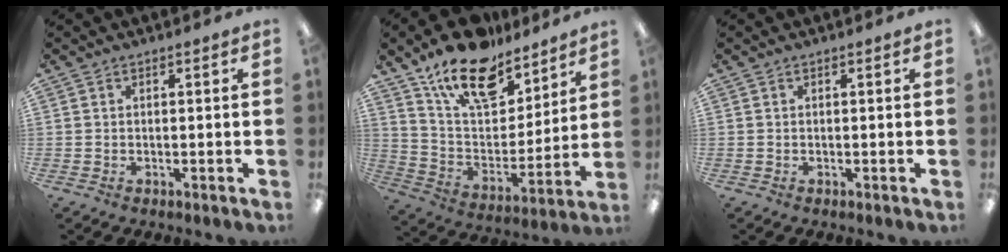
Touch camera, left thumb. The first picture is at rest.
{"total": 18.5, "force": [13.8, 8.7, 8.7], "torque": [-0.152, -0.090, 0.243]}
{"total": 0.0}